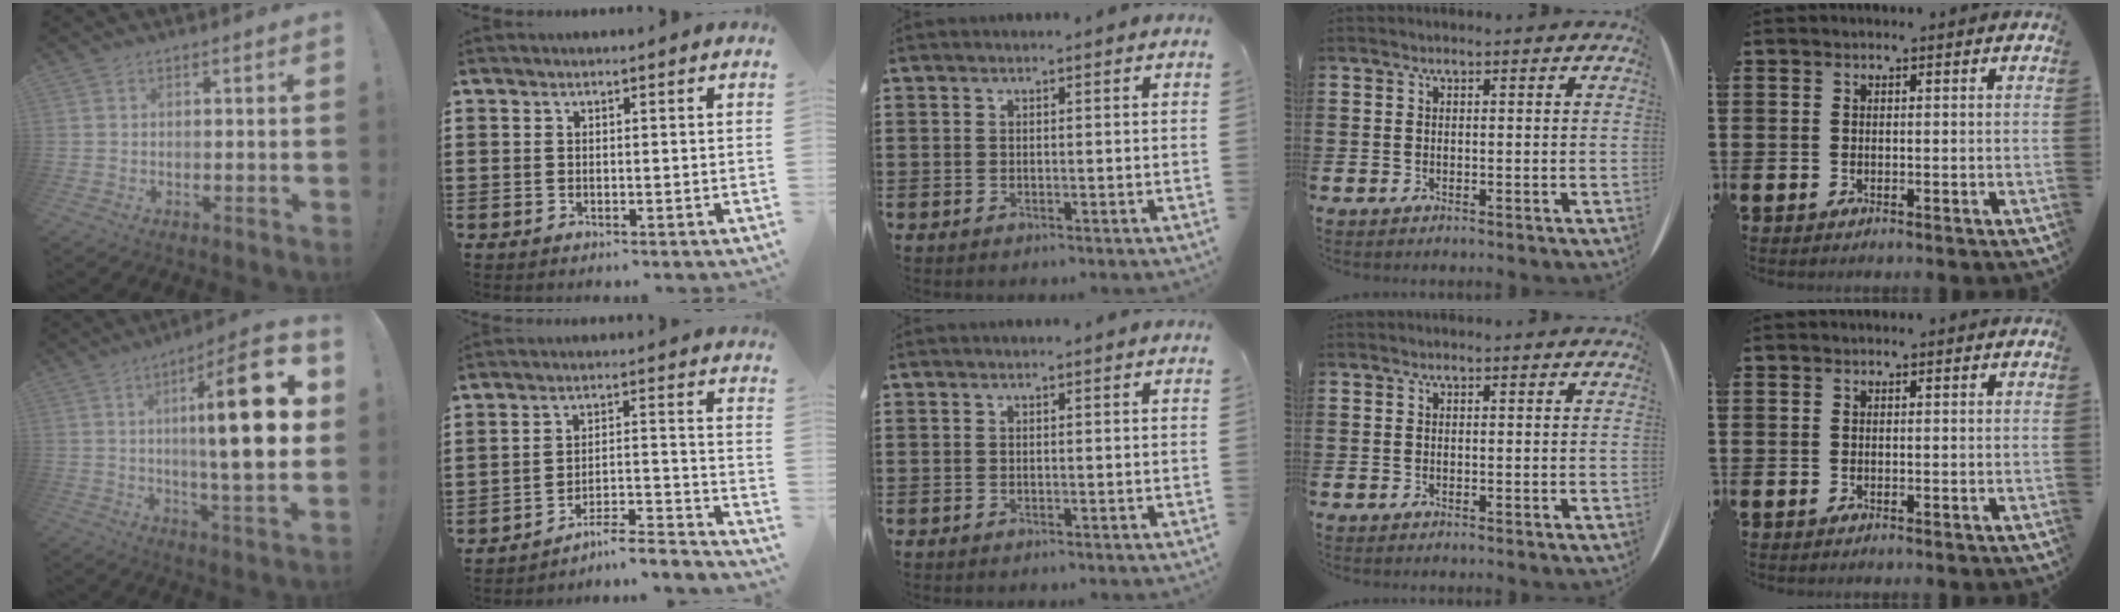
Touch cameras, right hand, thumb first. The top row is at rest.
{"thumb": {"total": 21.4, "force": [3.9, 4.1, 20.7], "torque": [-0.307, -0.018, 0.042]}, "index": {"total": 5.0, "force": [-4.7, 0.1, 1.7], "torque": [-0.032, -0.011, -0.097]}}